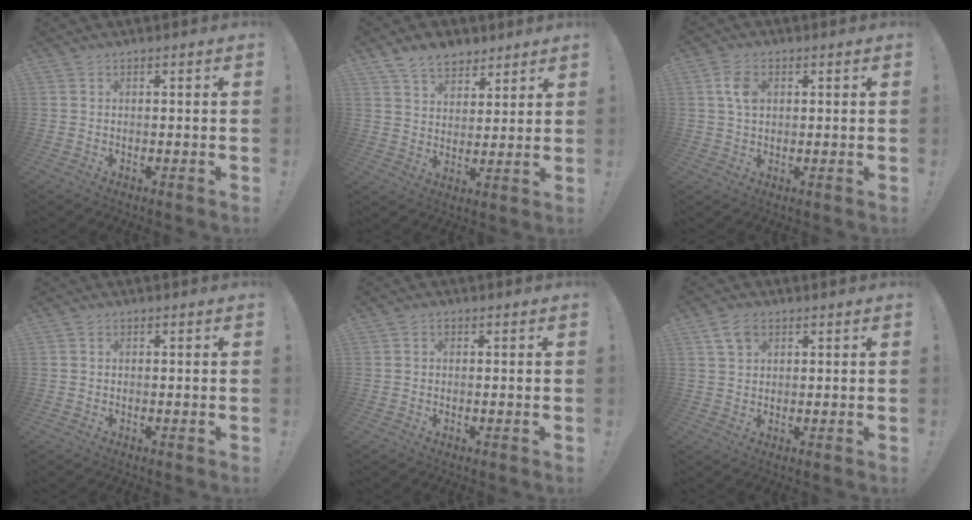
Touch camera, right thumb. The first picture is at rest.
{"total": 9.1, "force": [6.5, 5.4, 3.2], "torque": [-0.050, -0.036, 0.127]}
{"total": 5.9, "force": [1.5, 3.8, 4.2], "torque": [-0.073, 0.001, 0.026]}
{"total": 0.5, "force": [0.0, 0.5, 0.0], "torque": [-0.003, 0.004, 0.000]}
{"total": 0.9, "force": [-0.2, 0.8, 0.3], "torque": [-0.009, 0.005, -0.004]}
{"total": 5.4, "force": [2.7, 3.6, 3.0], "torque": [-0.054, 0.001, 0.053]}